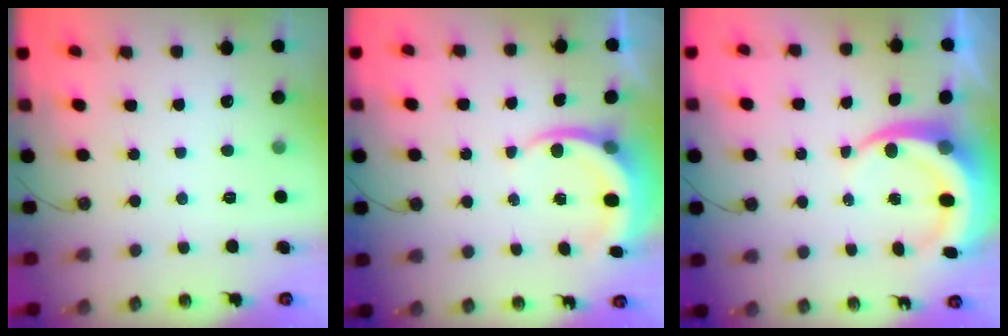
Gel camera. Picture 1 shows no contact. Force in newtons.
{"total": 6.0, "press": 6.0, "slide": 0.3}
{"total": 8.6, "press": 8.5, "slide": 1.2}